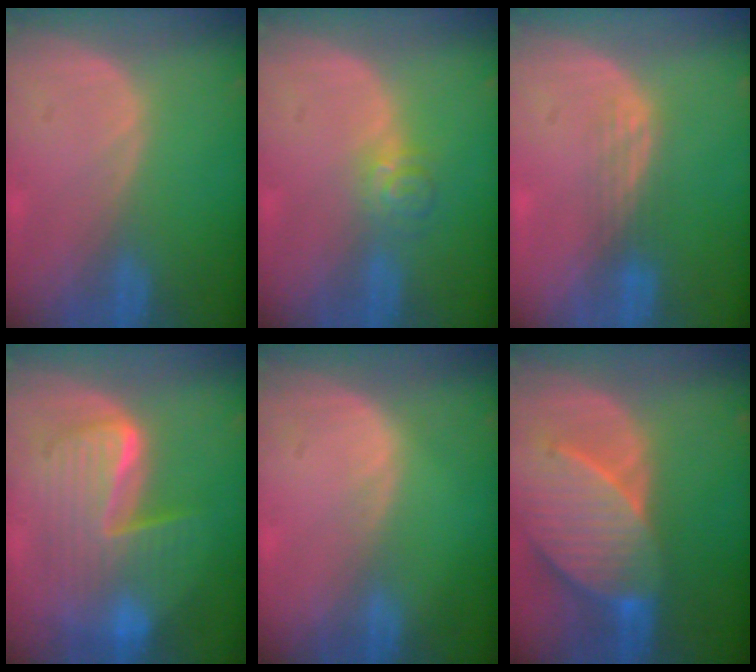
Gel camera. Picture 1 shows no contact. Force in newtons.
{"total": 3.6, "press": 3.4, "slide": 1.2}
{"total": 2.9, "press": 2.5, "slide": 1.5}
{"total": 10.3, "press": 10.2, "slide": 1.0}
{"total": 0.6, "press": 0.6, "slide": 0.1}
{"total": 9.9, "press": 8.9, "slide": 4.5}